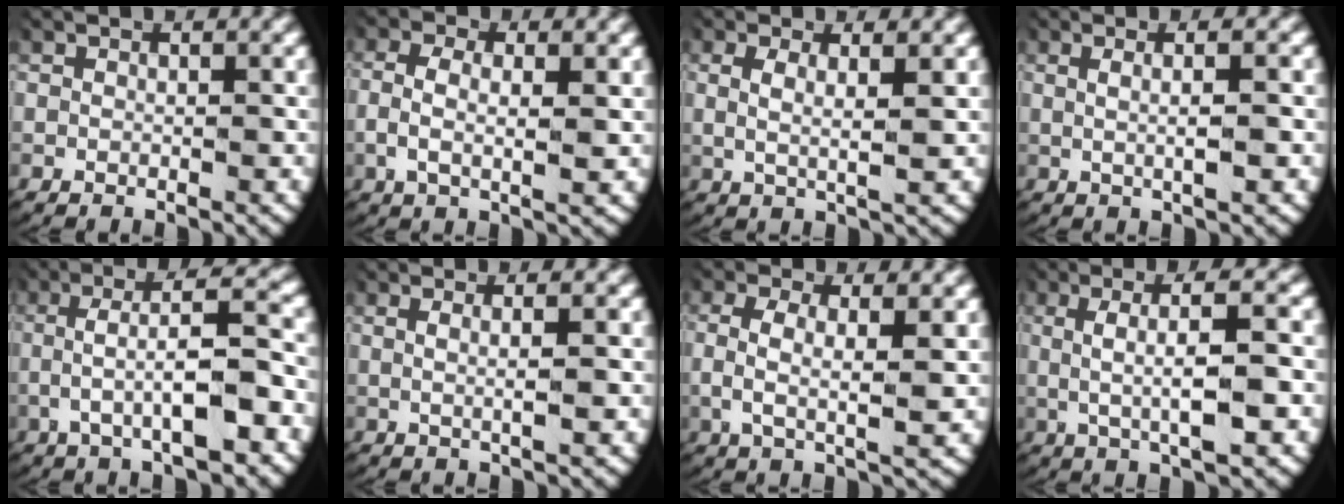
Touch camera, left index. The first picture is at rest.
{"total": 3.5, "force": [0.0, 1.7, 3.0], "torque": [-0.072, -0.013, 0.006]}
{"total": 2.7, "force": [1.0, 0.9, 2.4], "torque": [-0.052, -0.012, 0.024]}
{"total": 2.7, "force": [0.4, 0.4, 2.6], "torque": [-0.044, 0.001, 0.011]}
{"total": 5.7, "force": [-0.3, 2.0, 5.3], "torque": [-0.099, 0.008, -0.005]}
{"total": 1.9, "force": [0.4, 0.1, 1.8], "torque": [-0.038, -0.006, 0.012]}
{"total": 4.2, "force": [0.8, 1.8, 3.8], "torque": [-0.080, -0.008, 0.017]}
{"total": 5.9, "force": [1.4, 1.4, 5.6], "torque": [-0.090, 0.014, 0.023]}